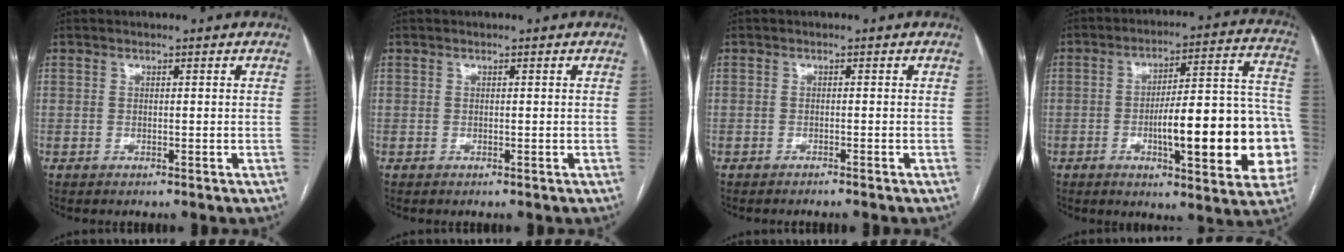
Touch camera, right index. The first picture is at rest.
{"total": 0.0}
{"total": 1.8, "force": [-1.6, -0.4, 0.8], "torque": [-0.007, 0.004, -0.021]}
{"total": 21.4, "force": [-4.9, 4.4, 20.3], "torque": [-0.211, 0.034, -0.056]}